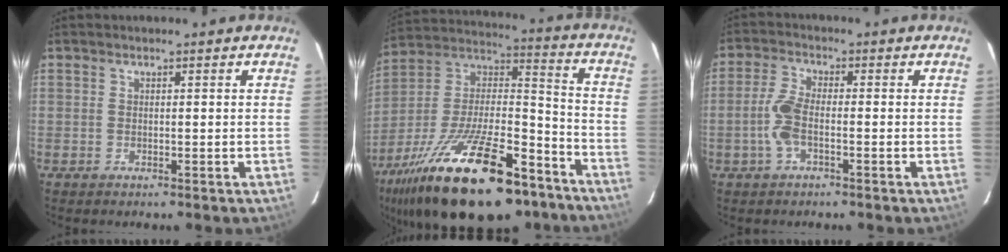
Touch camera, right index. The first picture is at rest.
{"total": 32.5, "force": [-21.0, 12.1, 21.7], "torque": [-0.398, -0.019, -0.320]}
{"total": 5.4, "force": [-1.6, 2.0, 4.8], "torque": [-0.110, 0.006, -0.035]}